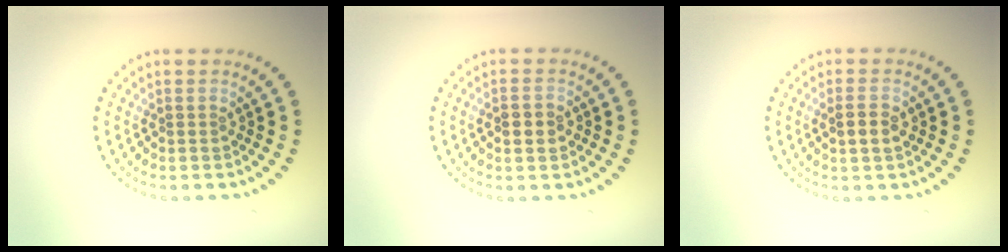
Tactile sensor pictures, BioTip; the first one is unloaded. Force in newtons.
{"total": 1.6, "press": 1.6, "slide": 0.2}
{"total": 1.9, "press": 1.9, "slide": 0.2}